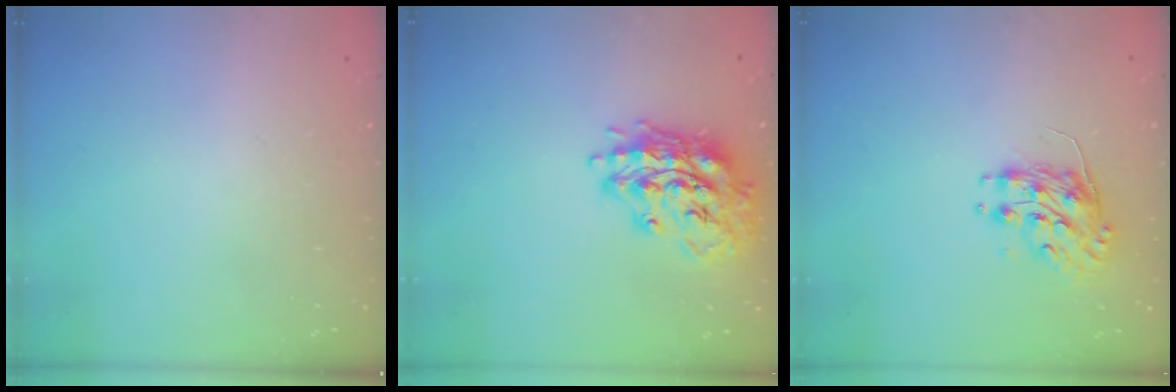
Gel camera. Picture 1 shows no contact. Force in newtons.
{"total": 16.5, "press": 16.4, "slide": 1.9}
{"total": 8.2, "press": 8.2, "slide": 0.3}